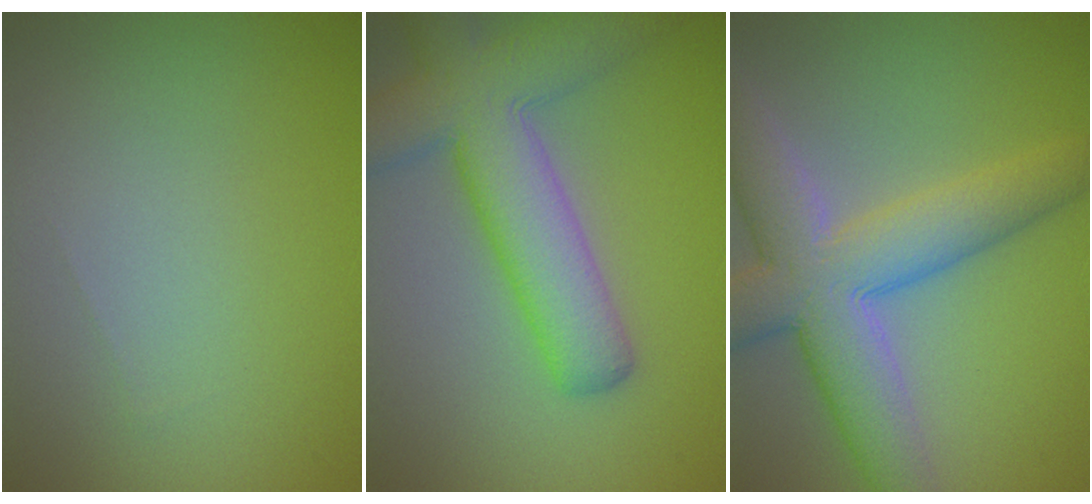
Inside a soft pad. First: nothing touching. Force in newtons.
{"total": 8.6, "press": 8.6, "slide": 0.5}
{"total": 9.2, "press": 9.2, "slide": 0.6}